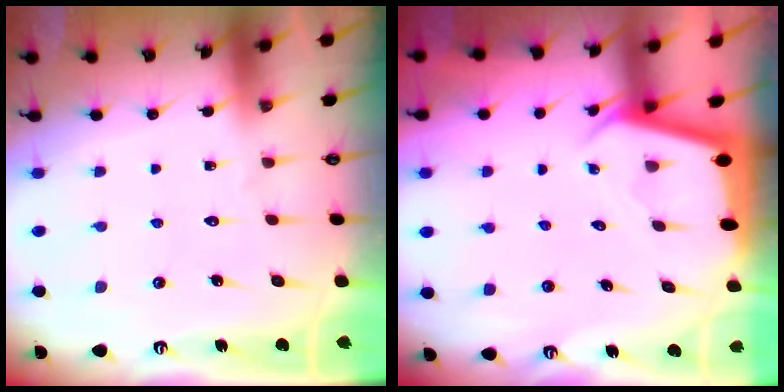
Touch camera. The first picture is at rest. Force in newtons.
{"total": 2.2, "press": 2.2, "slide": 0.1}